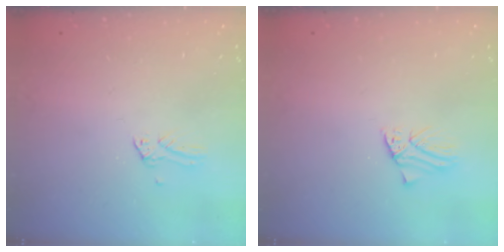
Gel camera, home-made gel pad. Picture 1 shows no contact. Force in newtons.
{"total": 0.8, "press": 0.8, "slide": 0.1}